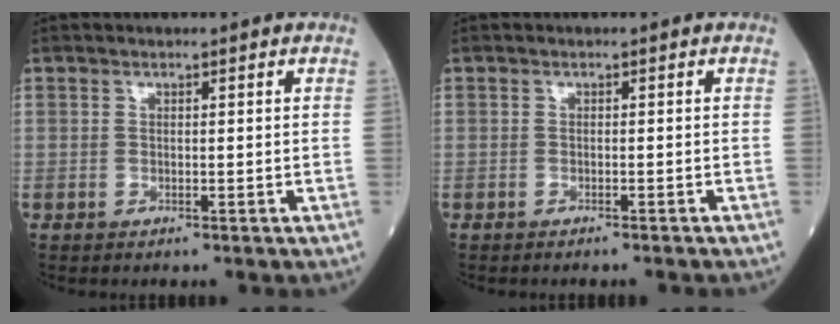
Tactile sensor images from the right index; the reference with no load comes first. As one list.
[{"total": 2.0, "force": [-1.9, -0.2, 0.8], "torque": [-0.014, 0.000, -0.023]}]